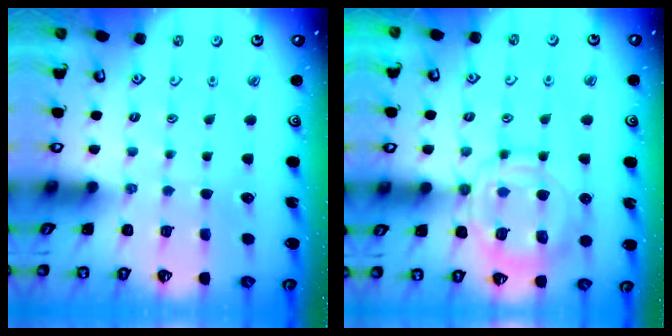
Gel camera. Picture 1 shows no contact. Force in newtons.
{"total": 11.8, "press": 11.7, "slide": 1.2}